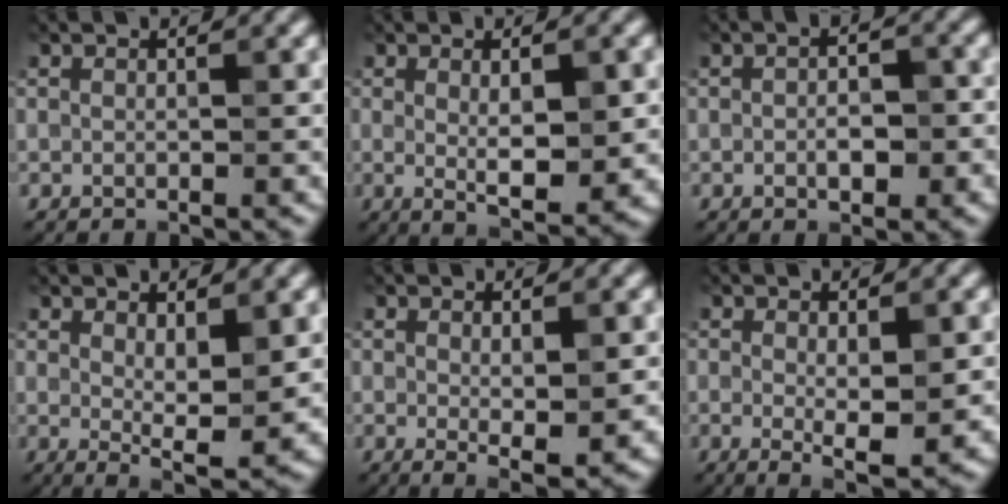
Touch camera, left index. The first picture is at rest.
{"total": 5.1, "force": [0.2, 1.4, 4.9], "torque": [-0.080, -0.009, 0.009]}
{"total": 3.3, "force": [-0.6, 1.7, 2.9], "torque": [-0.043, -0.001, -0.007]}
{"total": 4.4, "force": [0.8, 1.3, 4.1], "torque": [-0.065, -0.016, 0.018]}
{"total": 3.5, "force": [-0.1, 0.8, 3.4], "torque": [-0.052, -0.010, 0.004]}
{"total": 4.3, "force": [-0.4, 1.2, 4.1], "torque": [-0.067, -0.013, -0.002]}